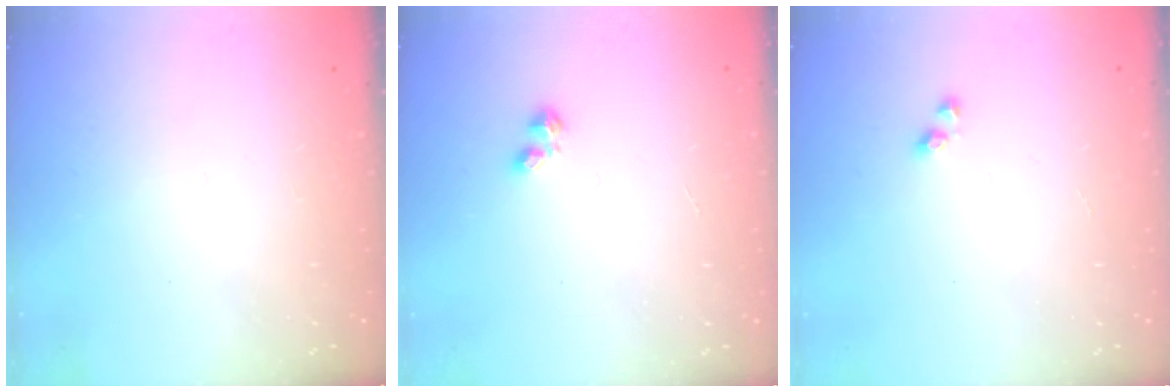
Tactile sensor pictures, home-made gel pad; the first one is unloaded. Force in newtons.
{"total": 2.0, "press": 2.0, "slide": 0.4}
{"total": 2.6, "press": 2.6, "slide": 0.3}